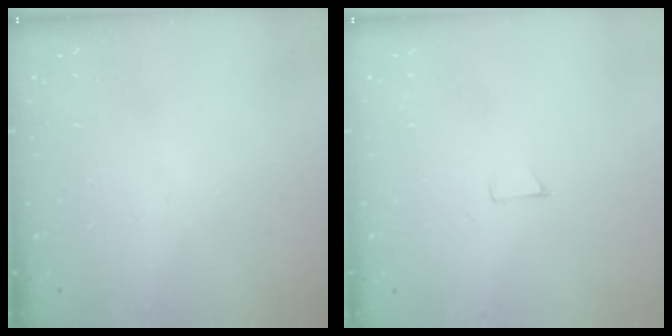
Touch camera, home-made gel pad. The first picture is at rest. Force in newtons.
{"total": 3.6, "press": 3.6, "slide": 0.3}